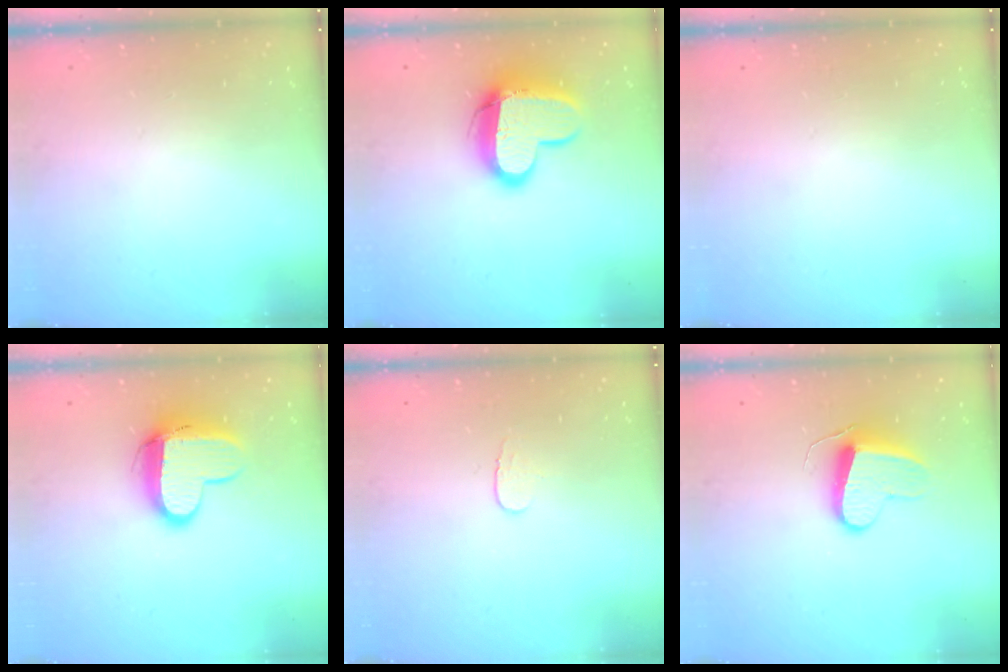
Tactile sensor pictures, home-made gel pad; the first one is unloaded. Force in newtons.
{"total": 14.4, "press": 14.3, "slide": 1.4}
{"total": 0.0}
{"total": 12.0, "press": 11.9, "slide": 1.2}
{"total": 3.9, "press": 3.9, "slide": 0.4}
{"total": 9.7, "press": 9.7, "slide": 0.6}